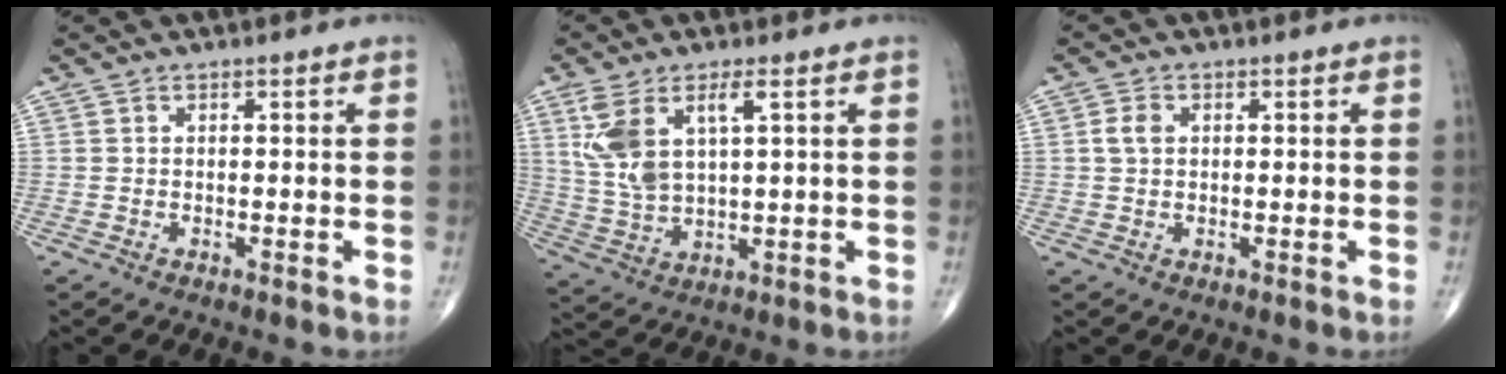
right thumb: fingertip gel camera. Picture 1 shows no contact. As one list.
[{"total": 10.0, "force": [3.7, 4.1, 8.4], "torque": [-0.185, -0.008, 0.084]}, {"total": 2.6, "force": [0.5, 1.8, 1.7], "torque": [-0.036, 0.005, 0.008]}]